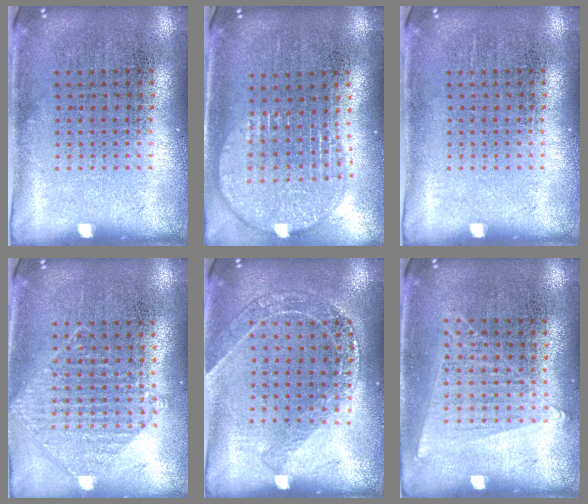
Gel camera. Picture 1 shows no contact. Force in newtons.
{"total": 1.9, "press": 1.6, "slide": 1.0}
{"total": 0.0}
{"total": 0.9, "press": 0.9, "slide": 0.2}
{"total": 1.4, "press": 1.4, "slide": 0.3}
{"total": 1.1, "press": 1.1, "slide": 0.4}